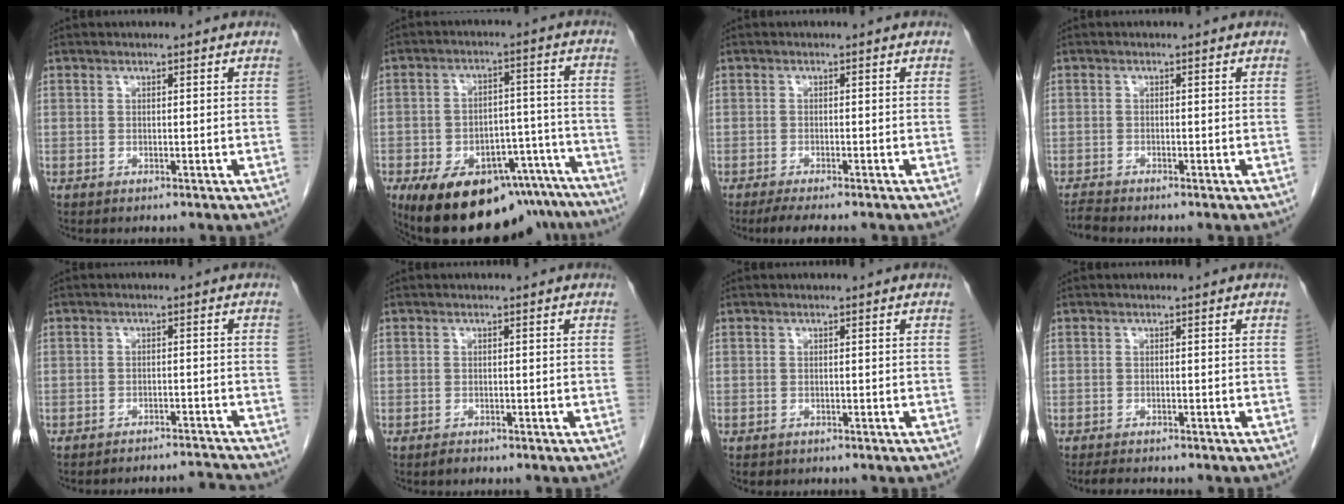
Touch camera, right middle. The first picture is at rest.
{"total": 22.4, "force": [-17.3, 10.0, 10.2], "torque": [-0.123, 0.029, -0.230]}
{"total": 4.4, "force": [-3.6, 0.4, 2.5], "torque": [-0.040, -0.011, -0.053]}
{"total": 1.2, "force": [-1.2, -0.2, 0.0], "torque": [-0.004, -0.008, -0.025]}
{"total": 5.6, "force": [-5.6, -0.1, -0.4], "torque": [0.010, 0.016, -0.080]}
{"total": 0.8, "force": [-0.7, 0.3, 0.2], "torque": [-0.008, -0.002, -0.011]}
{"total": 0.6, "force": [-0.5, 0.4, 0.0], "torque": [-0.012, 0.000, -0.007]}
{"total": 2.7, "force": [-2.4, 0.5, 1.1], "torque": [-0.023, -0.009, -0.036]}